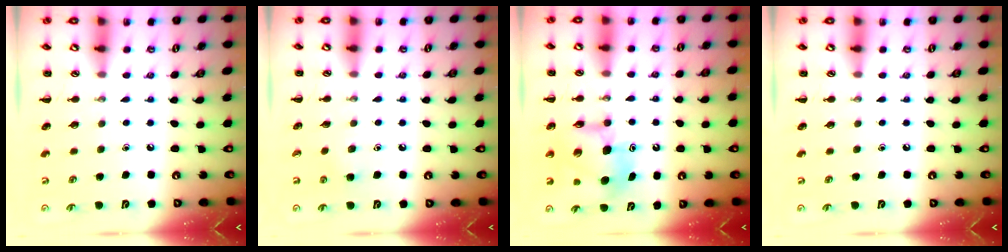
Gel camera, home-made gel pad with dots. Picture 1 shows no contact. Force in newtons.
{"total": 2.4, "press": 2.3, "slide": 0.9}
{"total": 9.1, "press": 9.0, "slide": 1.6}
{"total": 0.0}